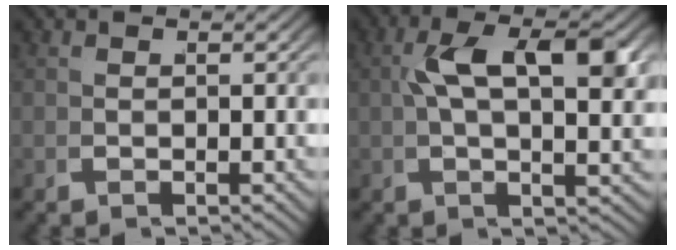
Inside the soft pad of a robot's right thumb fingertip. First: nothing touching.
{"total": 7.9, "force": [2.0, 2.6, 7.2], "torque": [-0.121, 0.003, 0.036]}